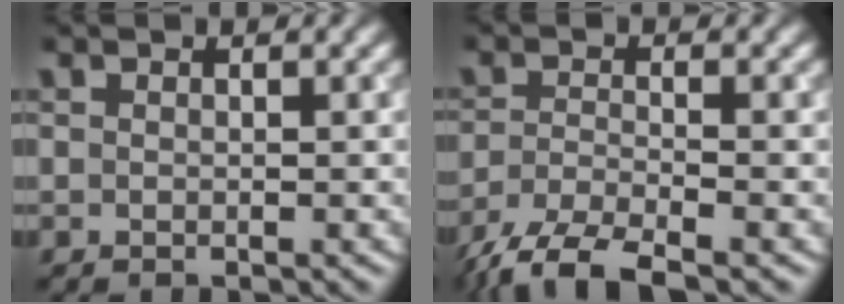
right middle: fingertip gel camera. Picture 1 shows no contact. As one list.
[{"total": 5.3, "force": [-4.1, 1.0, 3.1], "torque": [-0.057, -0.012, -0.086]}]